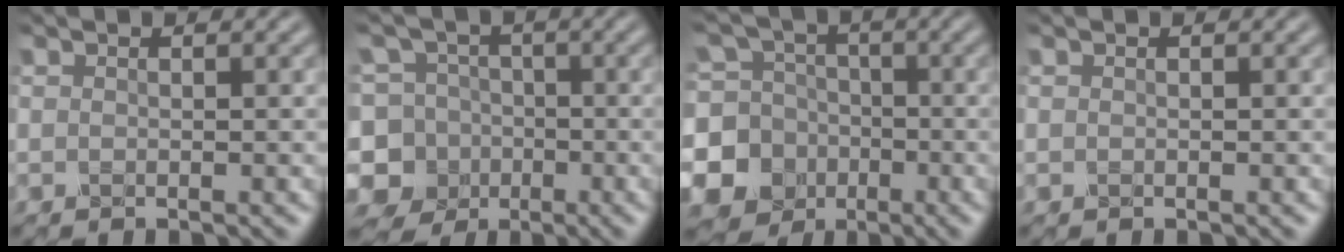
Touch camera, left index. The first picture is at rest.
{"total": 11.8, "force": [-4.3, 10.7, 2.6], "torque": [-0.079, 0.006, -0.100]}
{"total": 16.3, "force": [-4.6, 15.3, 3.3], "torque": [-0.122, -0.013, -0.100]}
{"total": 0.0}